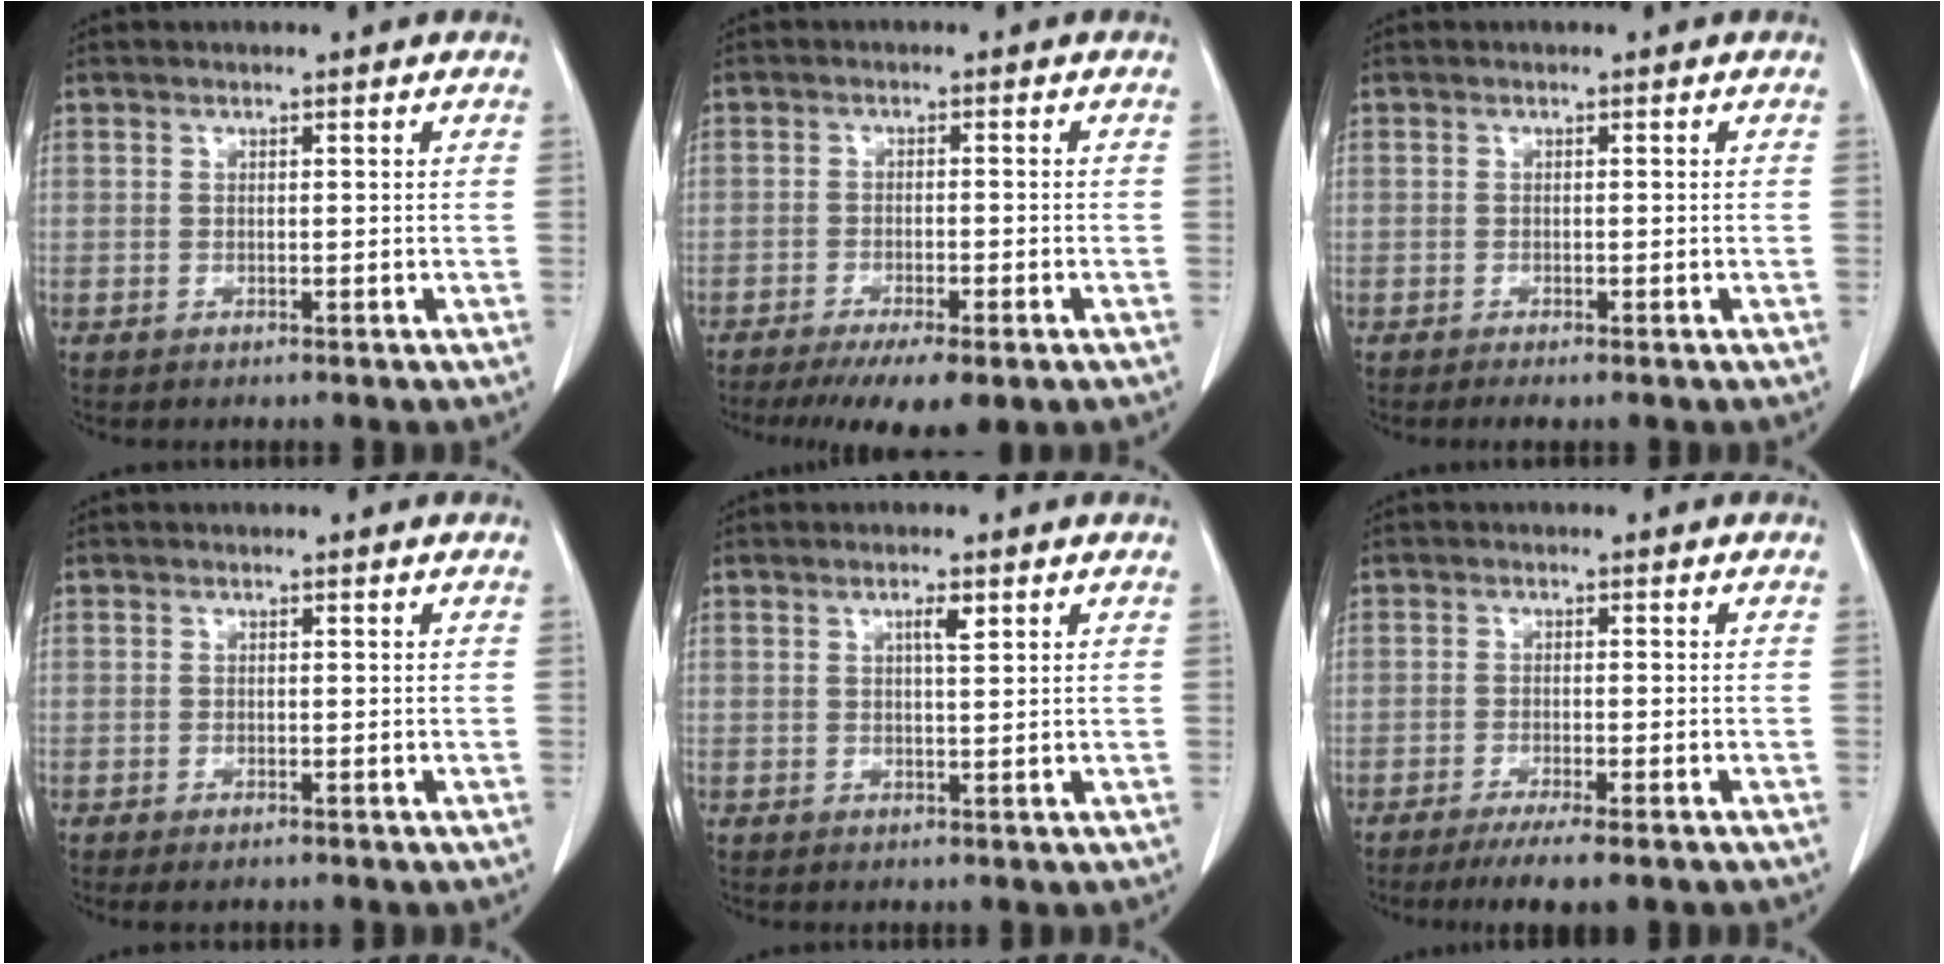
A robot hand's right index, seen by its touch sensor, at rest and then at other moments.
{"total": 8.9, "force": [-6.1, 1.5, 6.3], "torque": [-0.092, -0.018, -0.093]}
{"total": 1.4, "force": [-1.0, 0.0, 1.0], "torque": [-0.019, -0.006, -0.014]}
{"total": 1.2, "force": [-0.9, 0.4, 0.7], "torque": [-0.012, -0.003, -0.010]}
{"total": 2.1, "force": [1.0, 0.2, 1.8], "torque": [-0.033, -0.001, 0.015]}
{"total": 6.3, "force": [-4.6, 0.3, 4.3], "torque": [-0.062, -0.014, -0.068]}